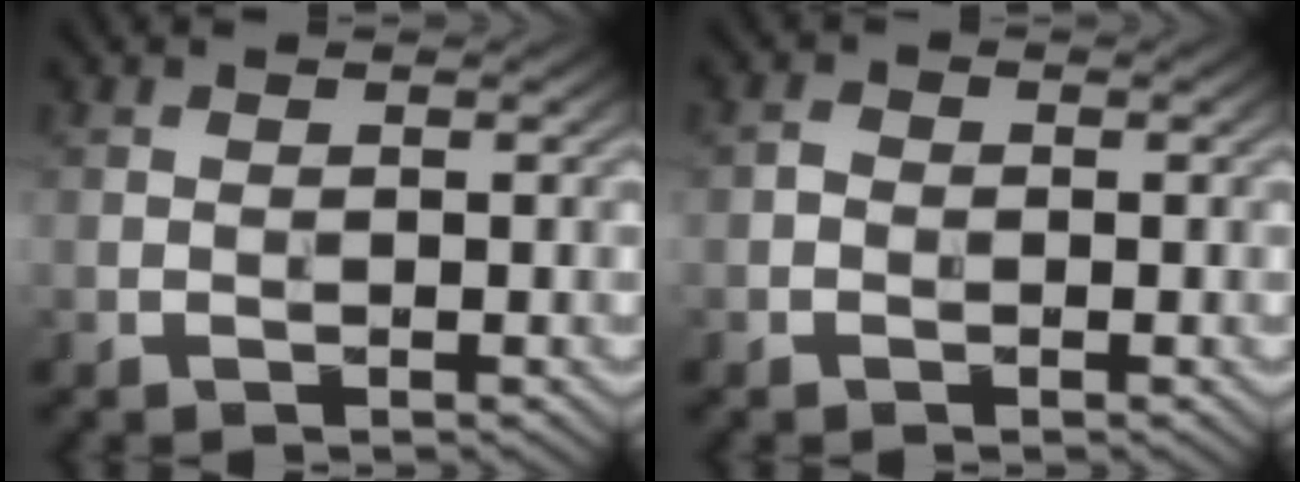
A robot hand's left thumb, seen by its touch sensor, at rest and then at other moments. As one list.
[{"total": 0.9, "force": [-0.3, 0.8, 0.4], "torque": [-0.008, -0.001, -0.010]}]